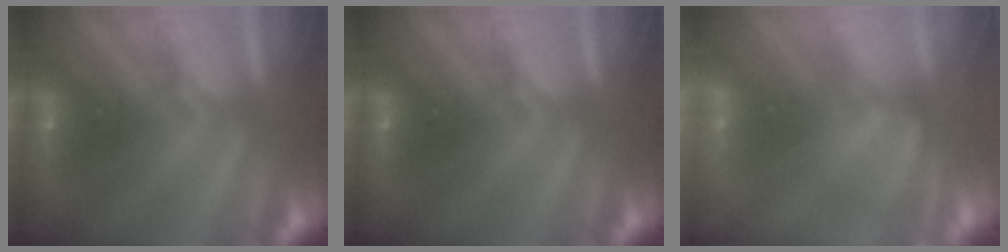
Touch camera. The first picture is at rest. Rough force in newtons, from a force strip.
{"total": 0.0}
{"total": 3.6}